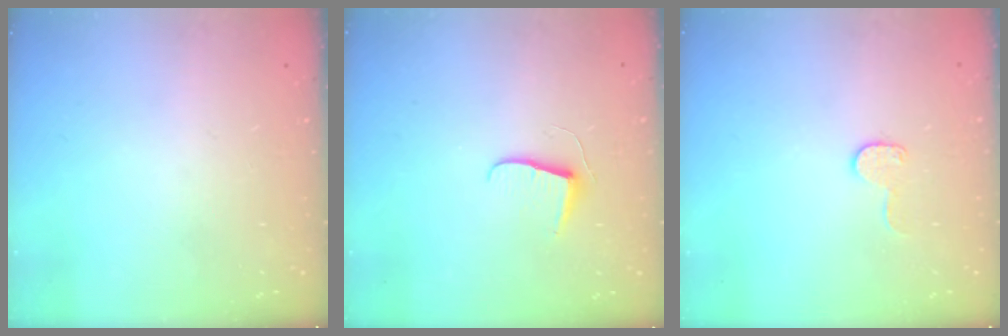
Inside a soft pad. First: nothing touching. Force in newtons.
{"total": 6.8, "press": 6.8, "slide": 0.5}
{"total": 7.6, "press": 7.6, "slide": 0.1}